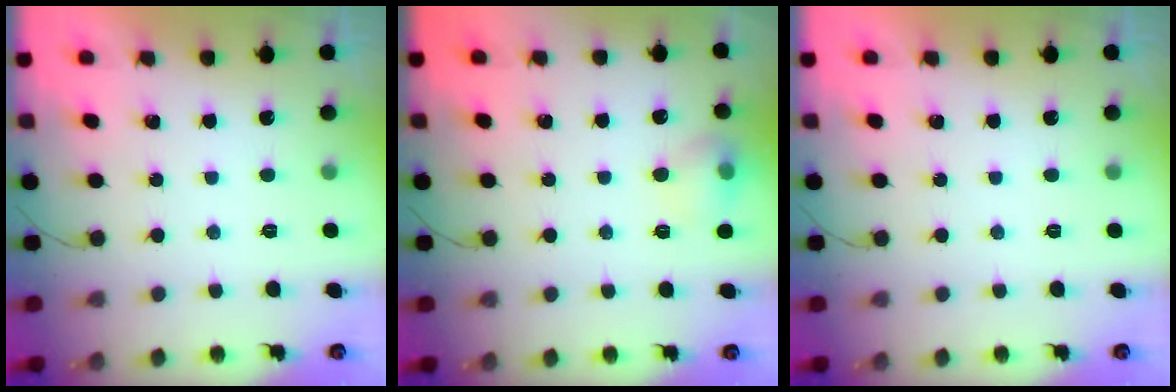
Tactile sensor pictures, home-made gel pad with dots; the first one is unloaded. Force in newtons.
{"total": 8.4, "press": 8.3, "slide": 1.1}
{"total": 0.0}